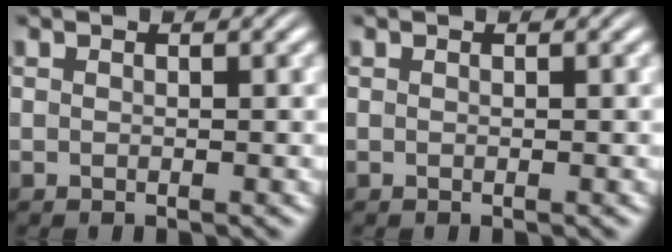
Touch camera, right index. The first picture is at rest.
{"total": 0.0}